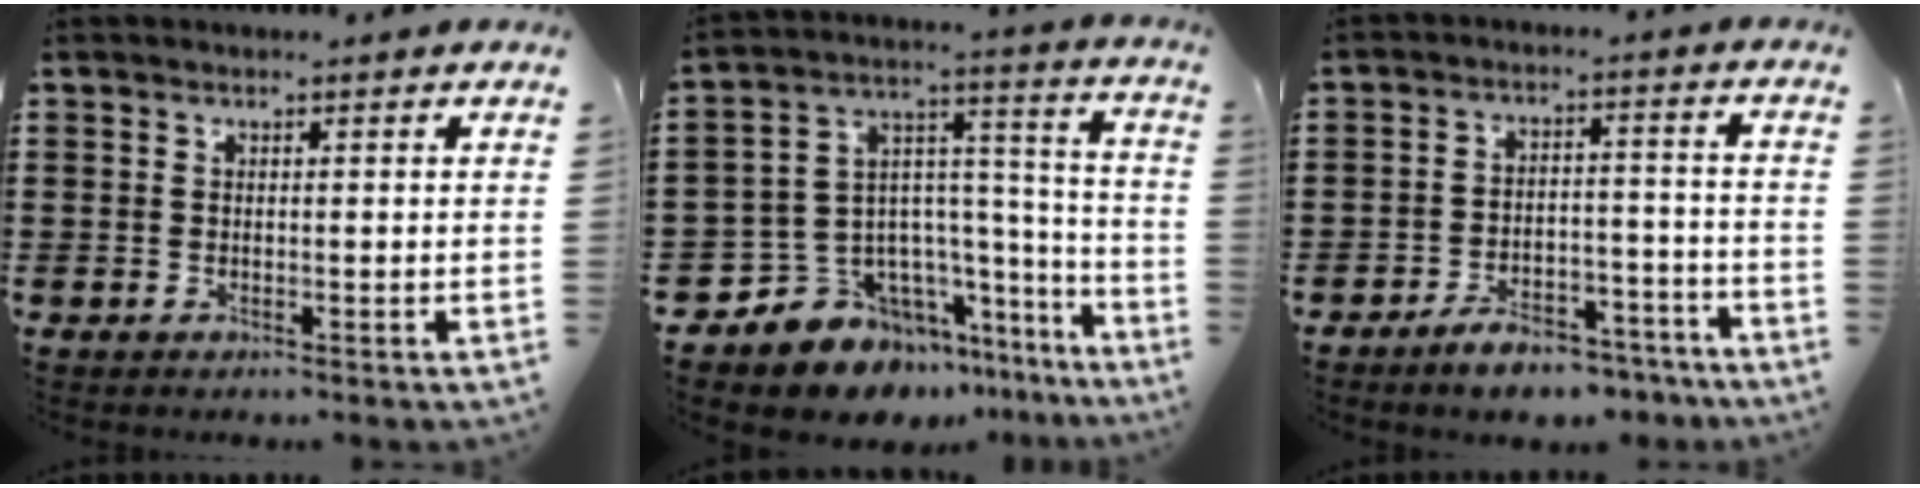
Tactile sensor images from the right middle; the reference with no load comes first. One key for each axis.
{"total": 9.7, "fx": -7.9, "fy": 5.6, "fz": 1.2, "tx": -0.057, "ty": -0.009, "tz": -0.150}
{"total": 6.2, "fx": -5.7, "fy": 1.4, "fz": 2.0, "tx": -0.028, "ty": 0.016, "tz": -0.106}